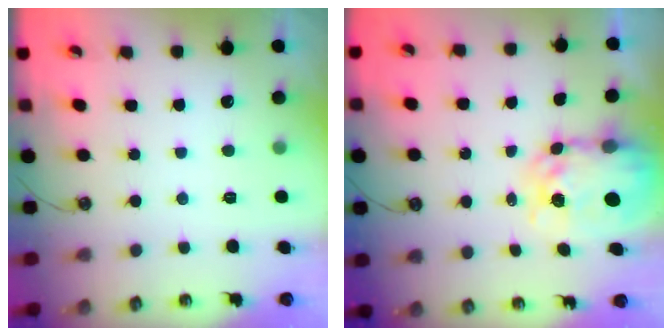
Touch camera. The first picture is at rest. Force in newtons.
{"total": 9.2, "press": 9.1, "slide": 0.8}